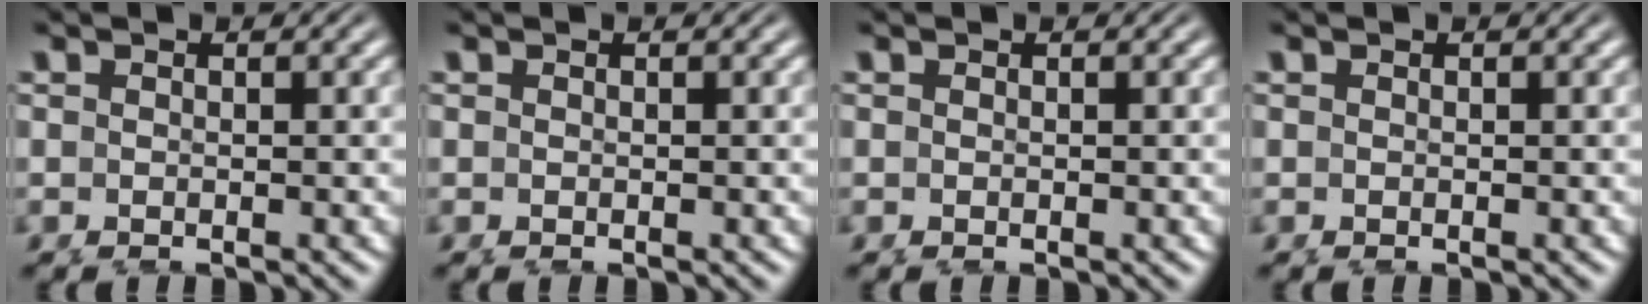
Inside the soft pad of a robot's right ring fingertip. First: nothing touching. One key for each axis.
{"total": 0.0}
{"total": 0.0}
{"total": 0.0}